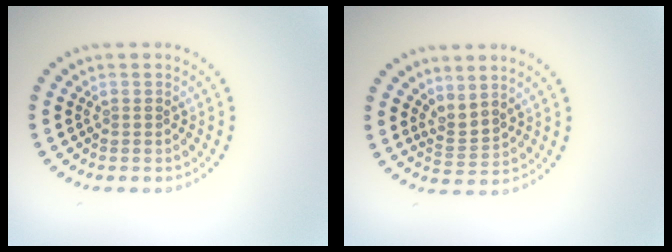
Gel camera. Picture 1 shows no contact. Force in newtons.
{"total": 2.1, "press": 1.4, "slide": 1.5}